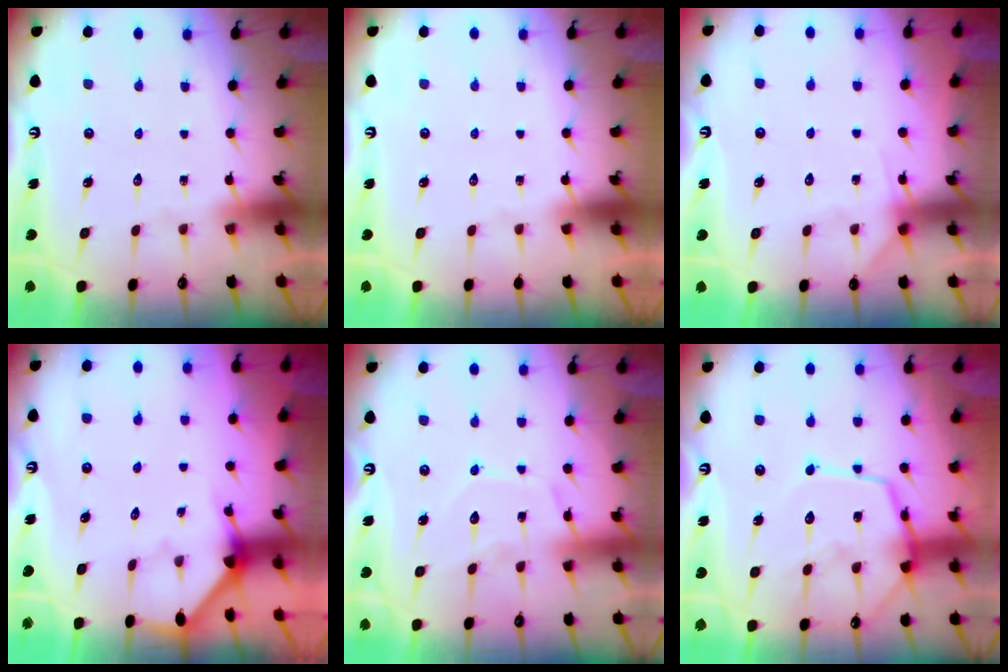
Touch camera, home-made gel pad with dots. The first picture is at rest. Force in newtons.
{"total": 0.0}
{"total": 5.5, "press": 5.5, "slide": 0.5}
{"total": 2.9, "press": 2.8, "slide": 0.4}
{"total": 10.2, "press": 10.1, "slide": 0.6}
{"total": 12.9, "press": 12.9, "slide": 1.0}